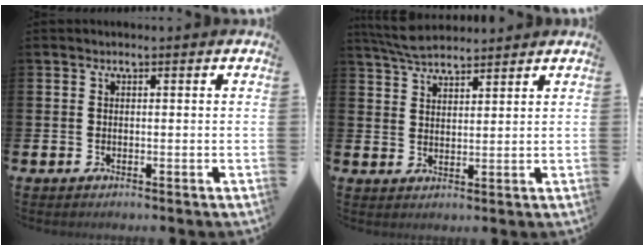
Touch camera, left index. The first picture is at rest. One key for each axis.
{"total": 4.9, "fx": 4.7, "fy": 0.8, "fz": 1.0, "tx": -0.024, "ty": -0.019, "tz": 0.085}